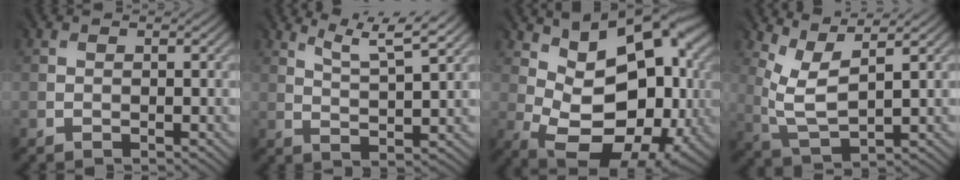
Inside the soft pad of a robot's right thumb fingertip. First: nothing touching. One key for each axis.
{"total": 6.0, "fx": 4.6, "fy": 0.5, "fz": 3.9, "tx": -0.073, "ty": 0.000, "tz": 0.092}
{"total": 17.8, "fx": 2.9, "fy": 11.2, "fz": 13.6, "tx": -0.183, "ty": 0.002, "tz": 0.081}
{"total": 5.3, "fx": 3.3, "fy": 1.4, "fz": 4.0, "tx": -0.097, "ty": -0.001, "tz": 0.075}